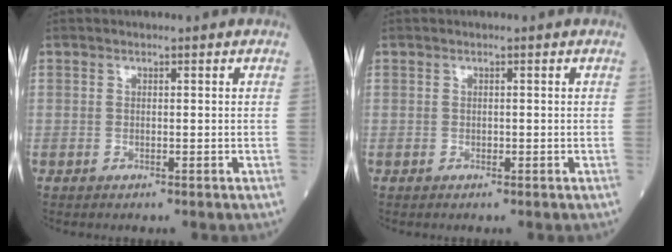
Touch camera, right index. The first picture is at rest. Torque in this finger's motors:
{"motor_torque": [0.09, 0.03, 0.05, 0.02]}